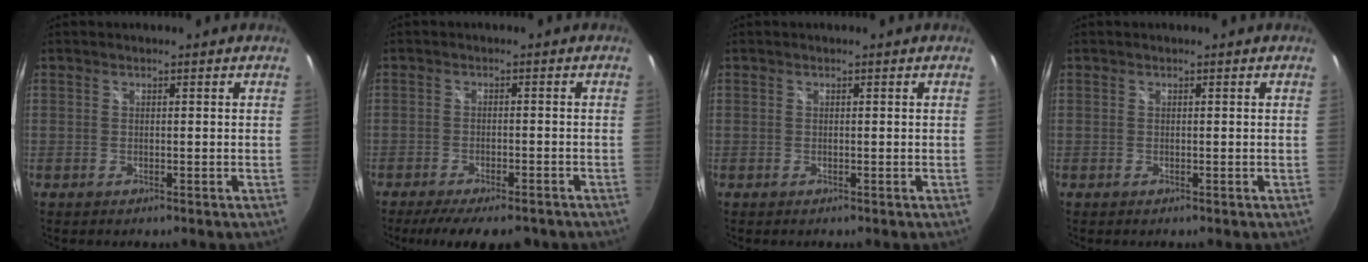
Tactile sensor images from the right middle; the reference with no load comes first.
{"total": 11.1, "force": [-9.1, 3.0, 5.7], "torque": [-0.117, -0.028, -0.134]}
{"total": 0.0}
{"total": 0.0}